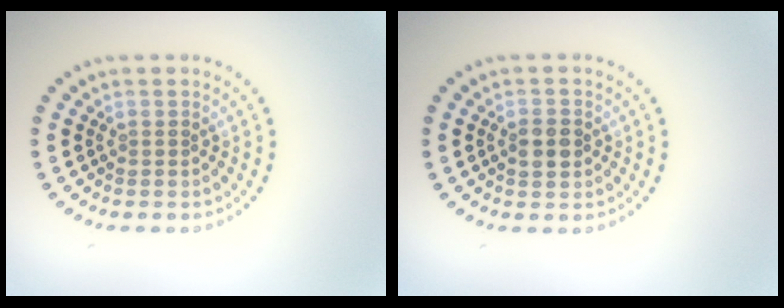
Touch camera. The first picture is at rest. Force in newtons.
{"total": 2.5, "press": 2.5, "slide": 0.2}